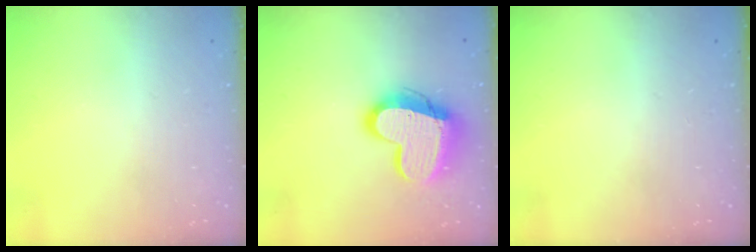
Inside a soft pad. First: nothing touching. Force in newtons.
{"total": 16.7, "press": 16.7, "slide": 1.1}
{"total": 0.0}